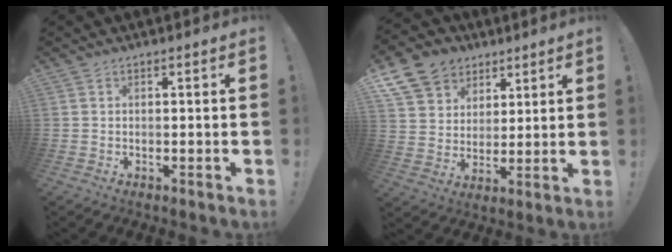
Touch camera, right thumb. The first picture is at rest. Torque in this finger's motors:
{"motor_torque": [0.06, 0.06, 0.23, 0.21, 0.10]}